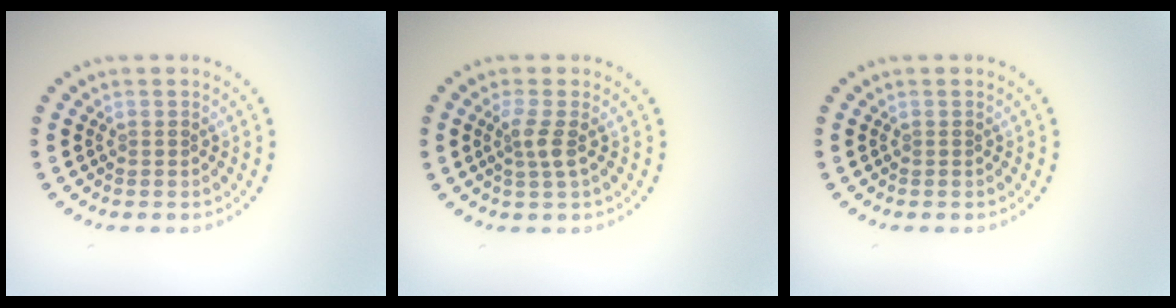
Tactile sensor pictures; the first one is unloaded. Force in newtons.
{"total": 1.9, "press": 1.5, "slide": 1.1}
{"total": 0.0}